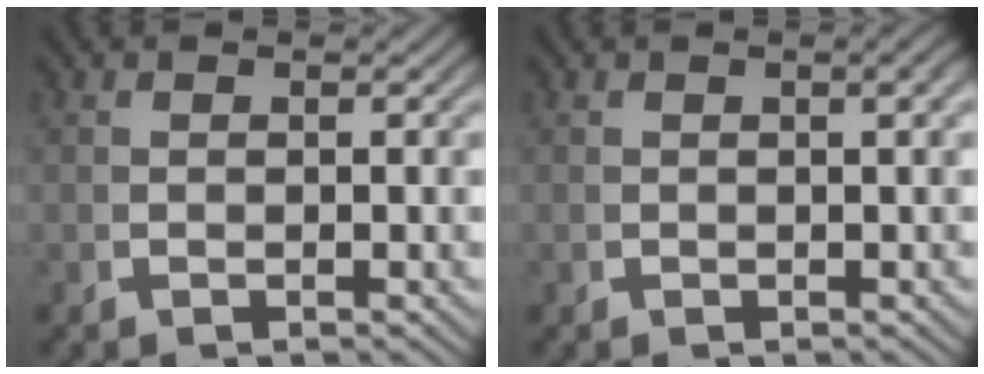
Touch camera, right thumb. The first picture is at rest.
{"total": 0.9, "force": [0.2, 0.1, 0.8], "torque": [-0.006, 0.003, 0.004]}